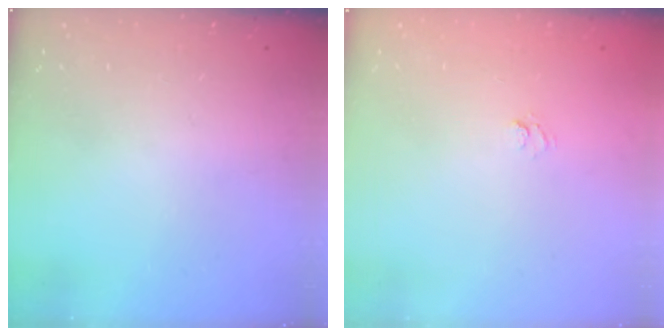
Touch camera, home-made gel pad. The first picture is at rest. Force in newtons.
{"total": 3.6, "press": 3.4, "slide": 1.1}